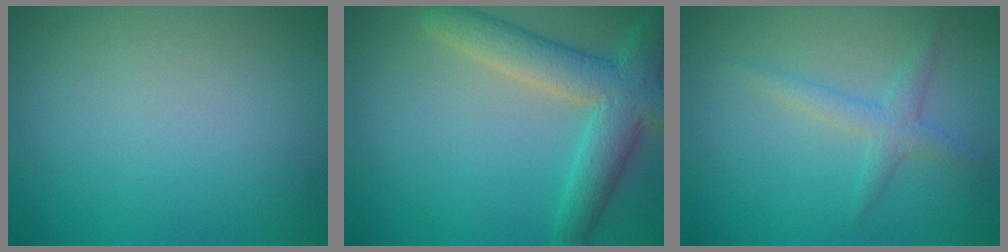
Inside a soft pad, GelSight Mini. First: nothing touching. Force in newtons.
{"total": 5.8, "press": 5.8, "slide": 0.4}
{"total": 1.9, "press": 1.9, "slide": 0.1}